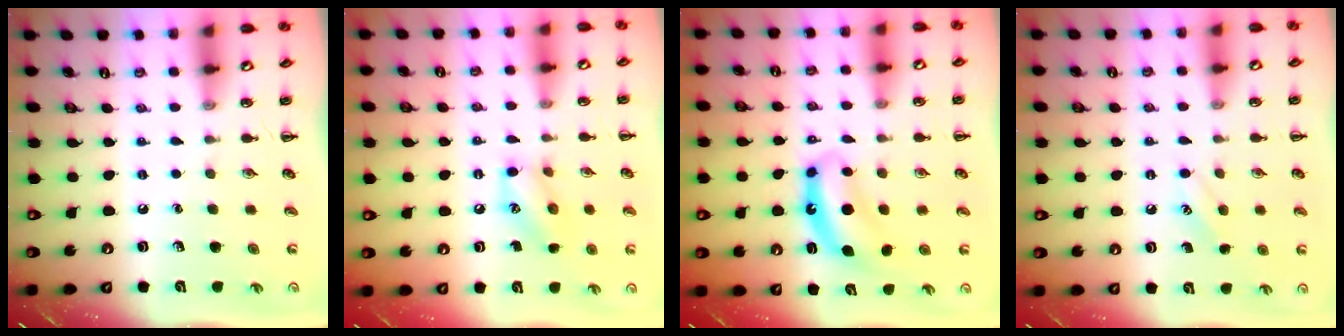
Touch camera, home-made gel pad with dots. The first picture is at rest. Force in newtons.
{"total": 10.3, "press": 10.2, "slide": 1.5}
{"total": 8.2, "press": 8.0, "slide": 1.6}
{"total": 7.5, "press": 7.3, "slide": 1.7}